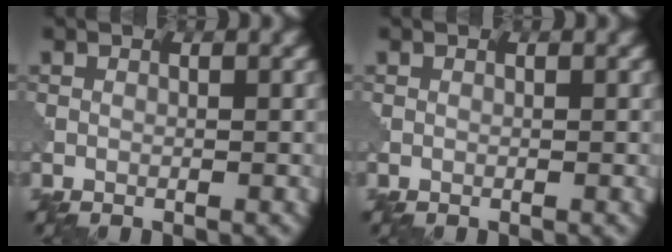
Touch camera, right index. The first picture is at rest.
{"total": 0.0}